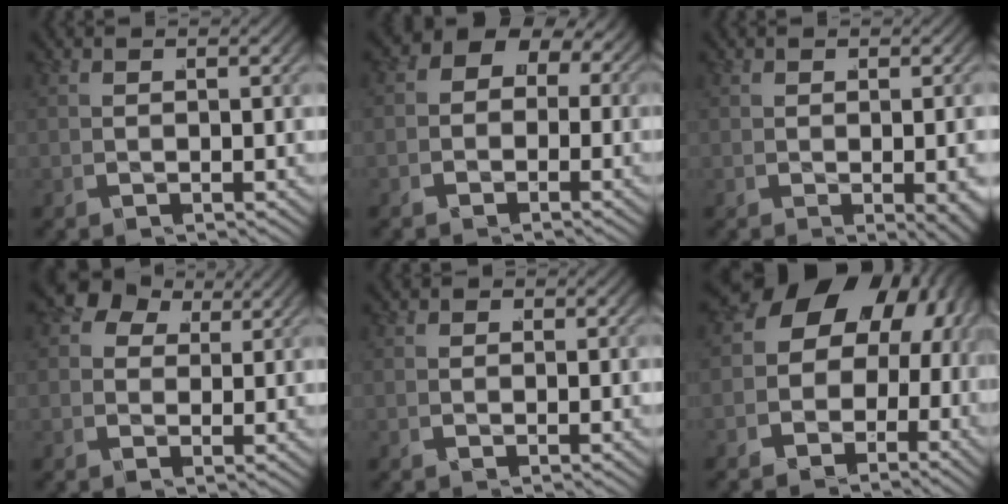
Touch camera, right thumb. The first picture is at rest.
{"total": 4.1, "force": [0.3, 3.6, 1.8], "torque": [-0.050, 0.006, -0.009]}
{"total": 1.8, "force": [-0.4, 0.5, 1.6], "torque": [-0.022, -0.011, 0.004]}
{"total": 5.2, "force": [2.1, 4.1, 2.4], "torque": [-0.053, 0.005, 0.021]}
{"total": 1.1, "force": [-0.7, 0.9, -0.2], "torque": [-0.006, -0.009, -0.013]}
{"total": 15.0, "force": [1.4, 12.3, 8.4], "torque": [-0.149, 0.015, -0.009]}